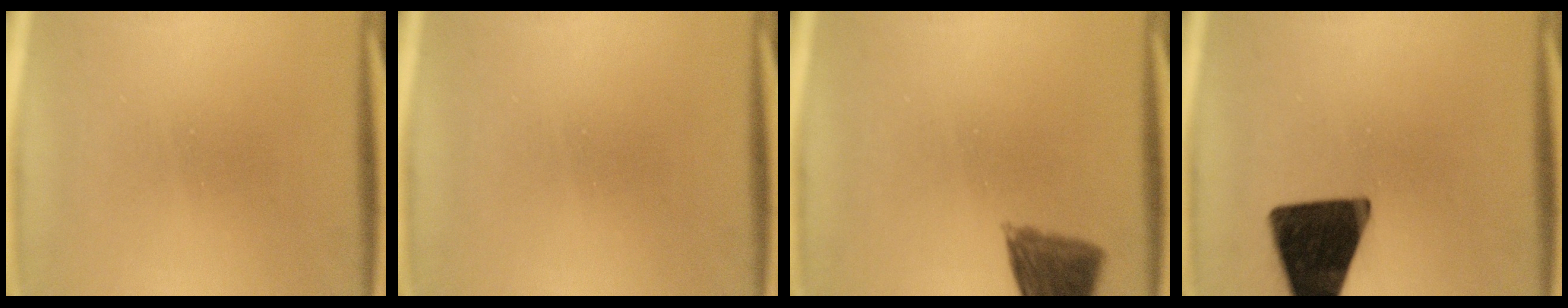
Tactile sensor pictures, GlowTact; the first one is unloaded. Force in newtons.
{"total": 0.0}
{"total": 7.7}
{"total": 17.1}